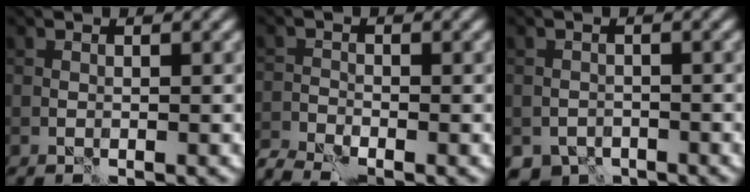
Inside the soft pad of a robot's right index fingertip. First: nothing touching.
{"total": 4.2, "force": [-3.8, 0.8, 1.7], "torque": [-0.036, -0.019, -0.081]}
{"total": 3.2, "force": [-2.5, 1.8, 0.8], "torque": [-0.004, -0.004, -0.044]}